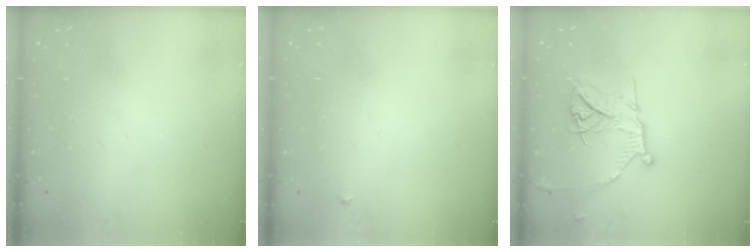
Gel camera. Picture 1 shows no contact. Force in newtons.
{"total": 3.3, "press": 3.3, "slide": 0.5}
{"total": 14.2, "press": 14.2, "slide": 1.2}